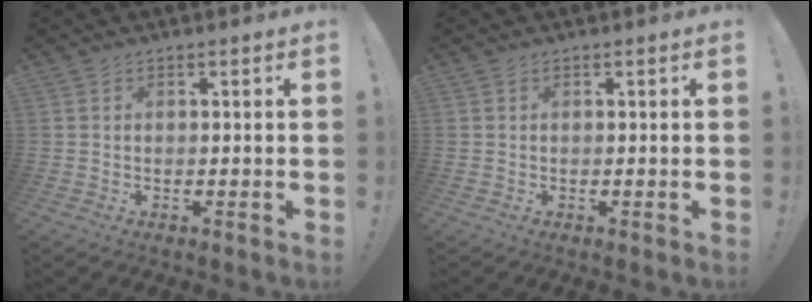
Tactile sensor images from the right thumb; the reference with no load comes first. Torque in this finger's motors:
{"motor_torque": [0.00, 0.00, -0.12, 0.15, 0.00]}